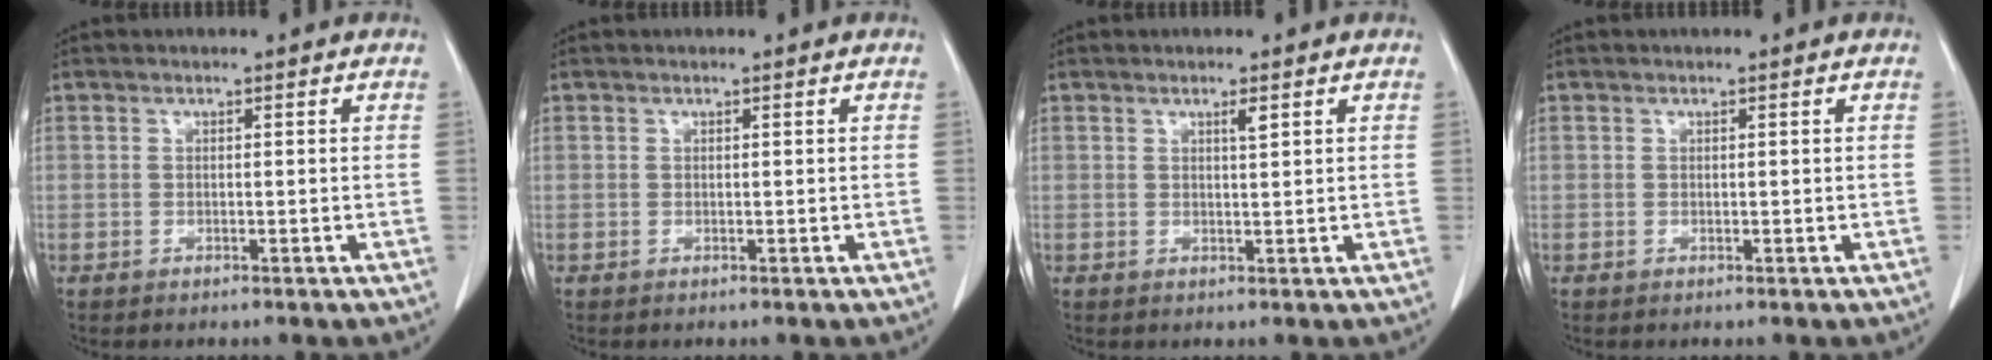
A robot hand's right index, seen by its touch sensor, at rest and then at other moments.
{"total": 0.0}
{"total": 1.3, "force": [0.7, 0.0, 1.1], "torque": [-0.018, -0.003, 0.011]}
{"total": 0.0}